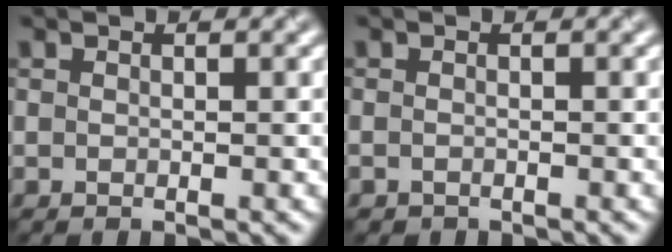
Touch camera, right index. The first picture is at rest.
{"total": 0.6, "force": [-0.6, 0.1, -0.1], "torque": [0.001, -0.007, -0.010]}